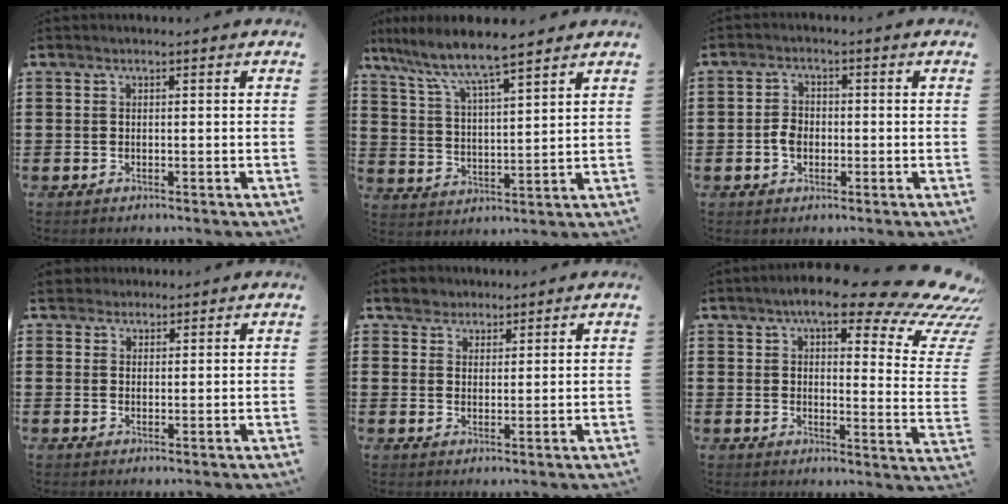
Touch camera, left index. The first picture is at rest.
{"total": 6.4, "force": [5.5, 0.5, 3.3], "torque": [-0.088, -0.032, 0.090]}
{"total": 3.1, "force": [-0.8, 2.3, 1.9], "torque": [-0.047, 0.001, -0.018]}
{"total": 2.3, "force": [2.0, 1.2, 0.1], "torque": [-0.009, 0.008, 0.038]}
{"total": 2.7, "force": [2.1, 1.7, -0.3], "torque": [-0.007, 0.010, 0.041]}
{"total": 13.2, "force": [9.1, 3.2, 9.0], "torque": [-0.146, -0.052, 0.148]}